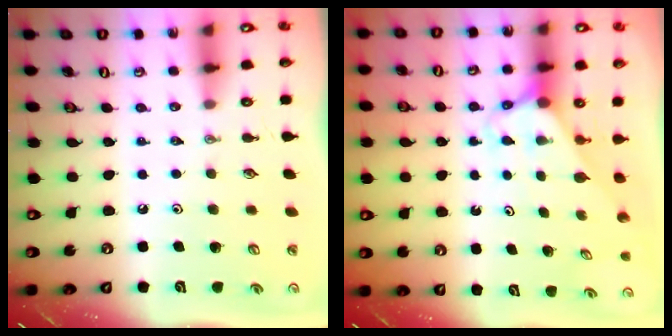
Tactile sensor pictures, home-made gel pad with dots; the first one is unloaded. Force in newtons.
{"total": 2.7, "press": 2.7, "slide": 0.2}